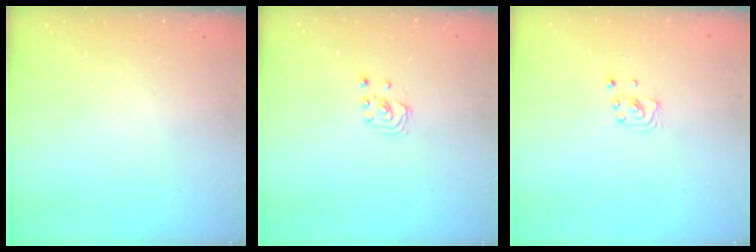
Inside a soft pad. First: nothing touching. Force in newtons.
{"total": 1.9, "press": 1.9, "slide": 0.2}
{"total": 2.1, "press": 2.1, "slide": 0.2}